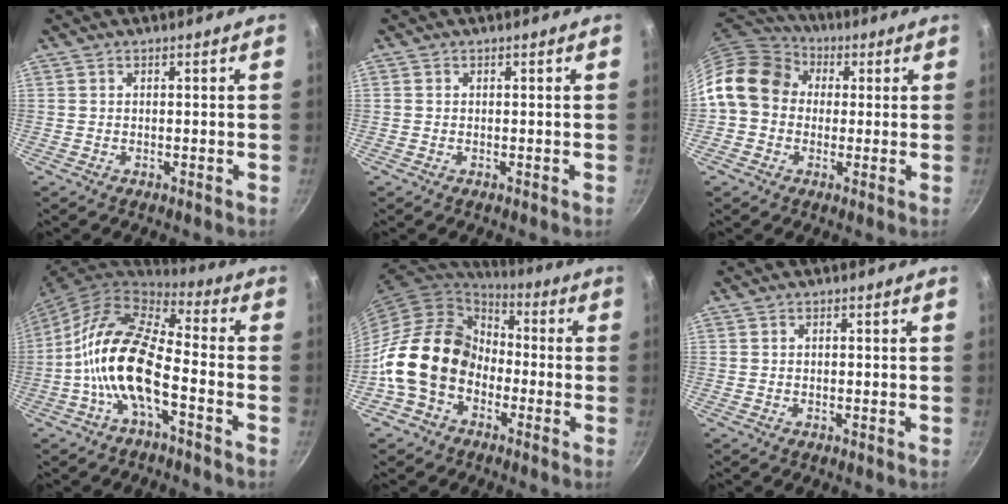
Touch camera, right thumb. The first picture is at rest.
{"total": 0.0}
{"total": 13.7, "force": [1.8, 11.4, 7.4], "torque": [-0.101, 0.028, 0.015]}
{"total": 15.4, "force": [-4.4, 6.5, 13.2], "torque": [-0.248, 0.042, -0.103]}
{"total": 16.8, "force": [-4.2, 13.0, 9.8], "torque": [-0.139, 0.052, -0.092]}
{"total": 0.6, "force": [0.0, 0.5, 0.4], "torque": [-0.006, 0.004, -0.001]}